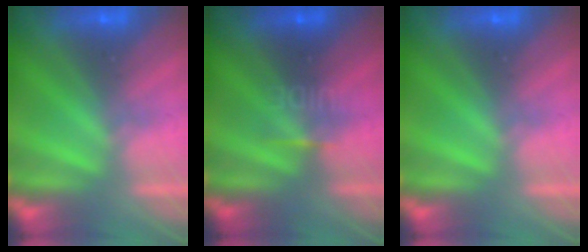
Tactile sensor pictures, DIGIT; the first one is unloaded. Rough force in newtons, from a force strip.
{"total": 4.2}
{"total": 0.0}